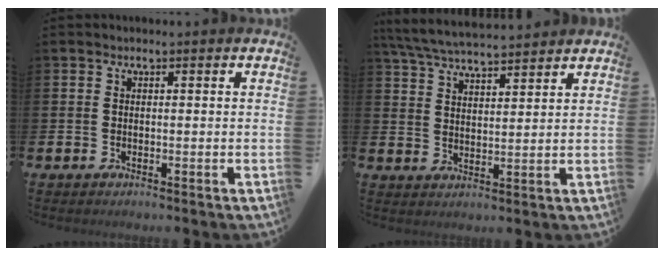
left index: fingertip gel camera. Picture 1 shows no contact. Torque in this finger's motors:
{"motor_torque": [0.98, -1.16, 0.16, 0.21]}